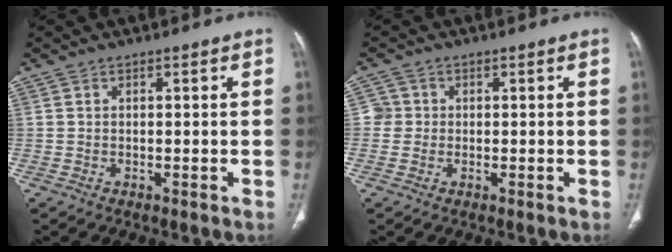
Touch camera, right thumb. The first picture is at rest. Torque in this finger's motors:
{"motor_torque": [0.02, -0.11, -0.10, 0.36, -0.03]}